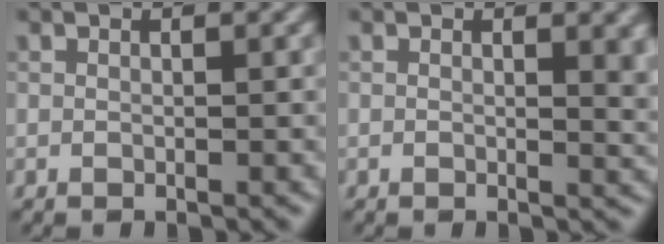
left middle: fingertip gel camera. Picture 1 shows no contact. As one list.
[{"total": 2.6, "force": [0.6, 0.8, 2.4], "torque": [-0.026, -0.003, 0.007]}]